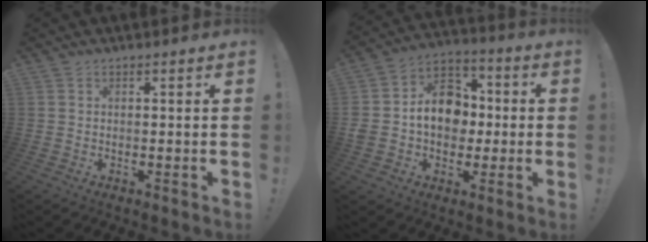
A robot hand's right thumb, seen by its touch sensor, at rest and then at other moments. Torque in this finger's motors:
{"motor_torque": [1.70, 1.81, 1.37, -0.25, 0.06]}